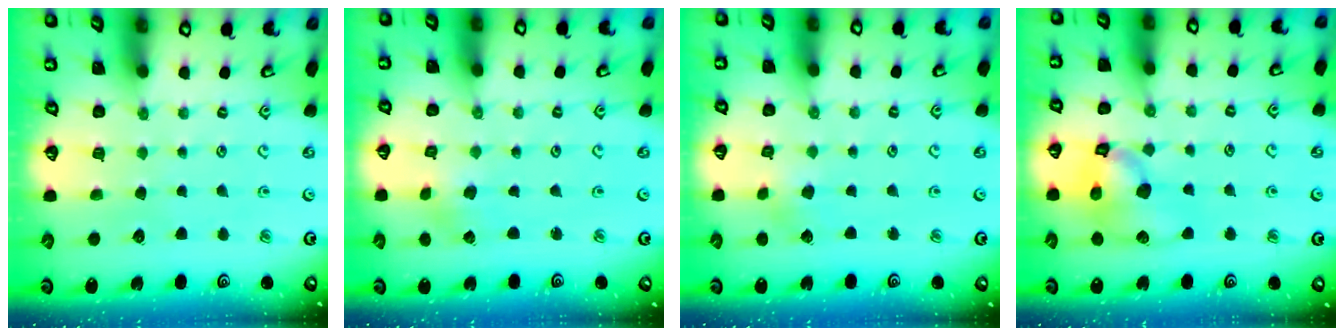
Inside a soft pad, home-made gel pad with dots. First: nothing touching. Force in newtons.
{"total": 0.5, "press": 0.5, "slide": 0.1}
{"total": 2.4, "press": 2.4, "slide": 0.3}
{"total": 12.5, "press": 12.4, "slide": 1.7}